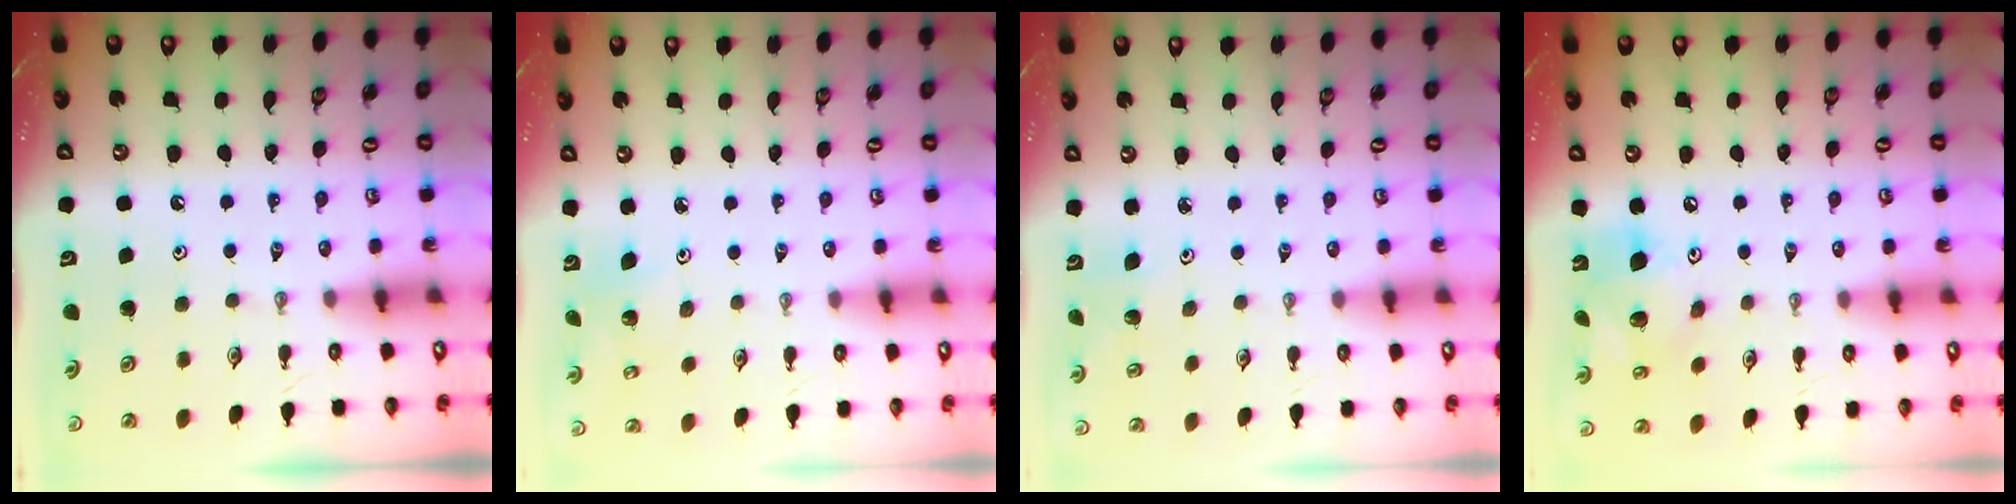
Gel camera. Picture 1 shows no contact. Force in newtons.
{"total": 3.5, "press": 3.5, "slide": 0.2}
{"total": 2.4, "press": 2.2, "slide": 1.0}
{"total": 13.5, "press": 13.2, "slide": 3.1}